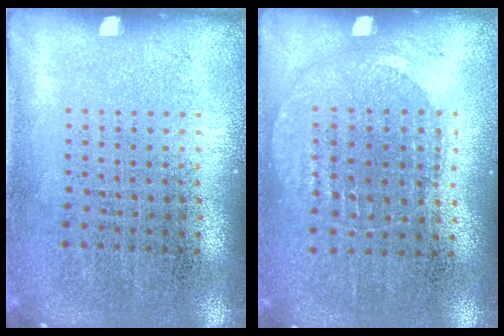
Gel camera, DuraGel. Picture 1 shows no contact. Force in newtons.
{"total": 1.0, "press": 0.9, "slide": 0.4}